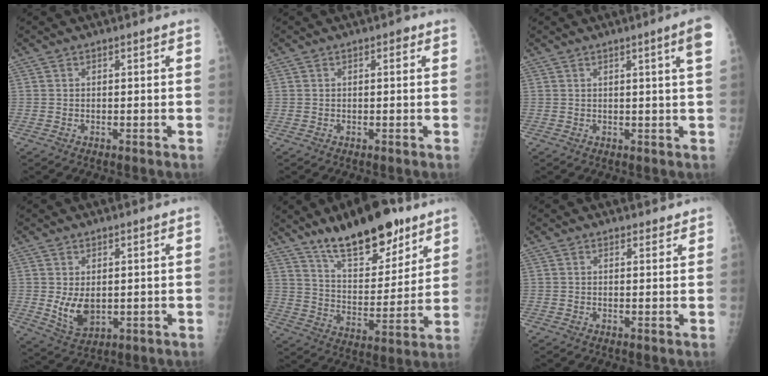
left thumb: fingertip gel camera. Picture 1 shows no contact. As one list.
[{"total": 0.7, "force": [0.4, 0.4, 0.5], "torque": [0.000, 0.003, 0.001]}, {"total": 4.2, "force": [1.7, -0.6, 3.8], "torque": [-0.050, -0.007, 0.021]}, {"total": 5.9, "force": [0.6, 3.8, 4.4], "torque": [-0.066, -0.017, 0.026]}, {"total": 19.0, "force": [13.6, 7.3, 11.1], "torque": [-0.126, -0.080, 0.229]}, {"total": 1.8, "force": [1.6, 0.7, 0.2], "torque": [0.013, -0.008, 0.020]}]